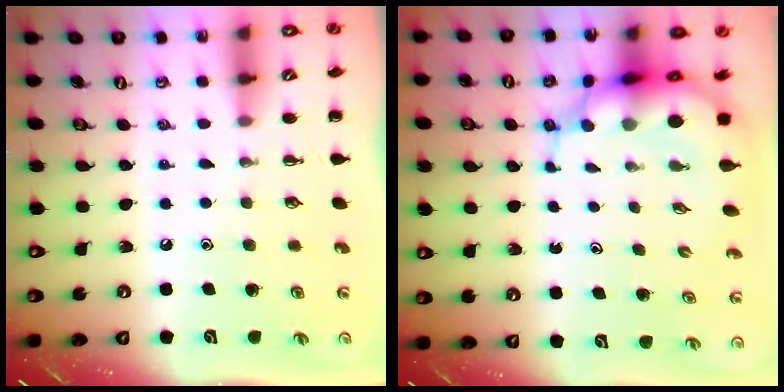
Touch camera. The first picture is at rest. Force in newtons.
{"total": 8.0, "press": 7.7, "slide": 2.0}